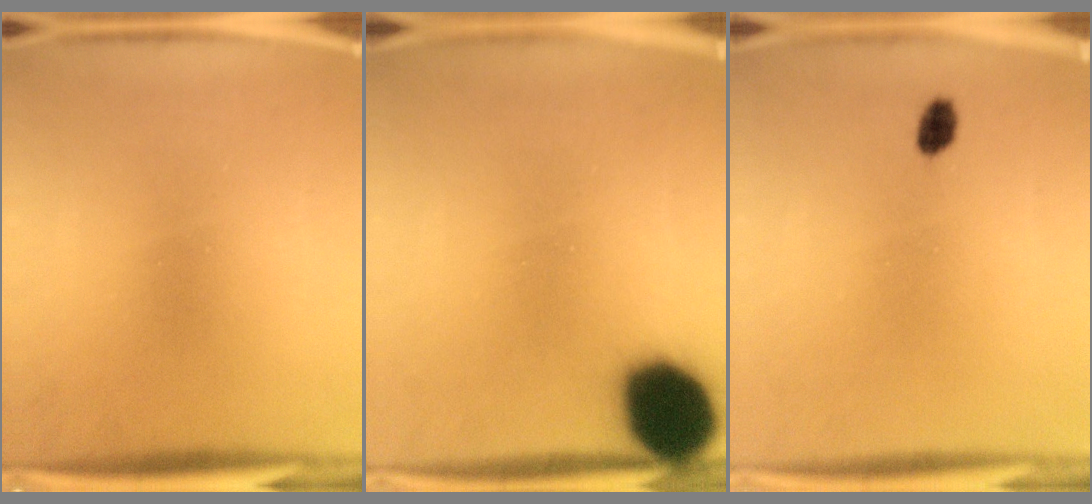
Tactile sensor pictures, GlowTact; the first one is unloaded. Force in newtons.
{"total": 17.6}
{"total": 2.1}